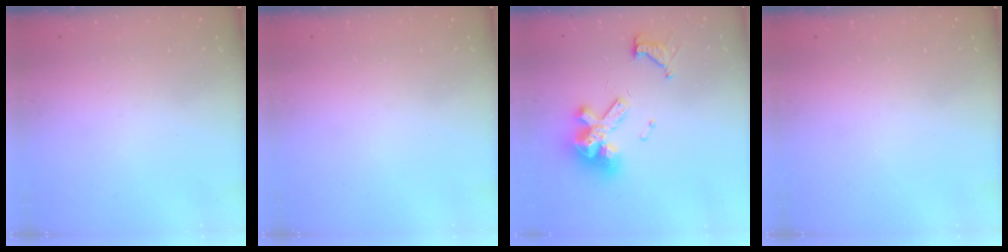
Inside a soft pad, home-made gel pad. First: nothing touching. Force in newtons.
{"total": 0.0}
{"total": 13.1, "press": 13.0, "slide": 1.6}
{"total": 0.0}